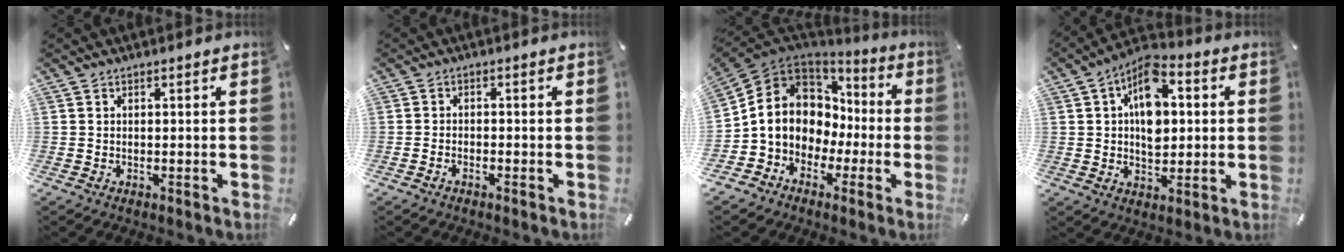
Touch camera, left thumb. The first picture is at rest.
{"total": 1.3, "force": [-1.1, 0.3, 0.4], "torque": [-0.009, 0.002, -0.022]}
{"total": 9.9, "force": [-0.4, 9.4, 3.2], "torque": [-0.088, -0.016, -0.003]}
{"total": 11.3, "force": [2.2, 7.7, 7.9], "torque": [-0.122, -0.002, 0.038]}